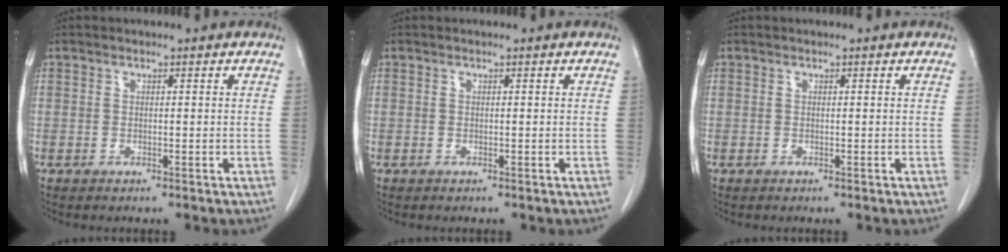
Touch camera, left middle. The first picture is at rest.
{"total": 0.0}
{"total": 0.0}